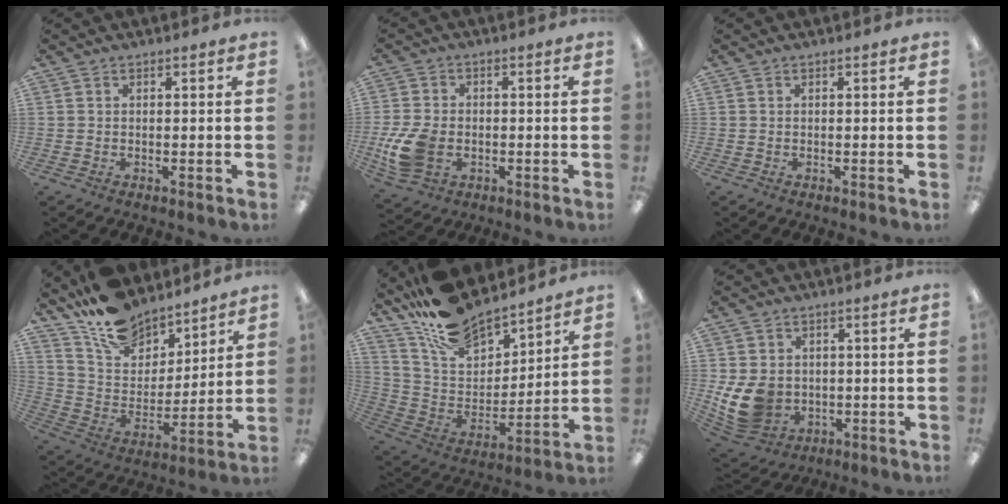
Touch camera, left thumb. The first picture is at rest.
{"total": 10.0, "force": [-2.4, 7.2, 6.6], "torque": [-0.141, 0.003, -0.040]}
{"total": 0.0}
{"total": 15.4, "force": [12.9, 7.3, 3.9], "torque": [-0.099, -0.091, 0.245]}
{"total": 16.8, "force": [14.9, 5.9, 4.9], "torque": [-0.123, -0.108, 0.275]}
{"total": 10.8, "force": [-0.9, 9.1, 5.7], "torque": [-0.144, -0.002, -0.010]}